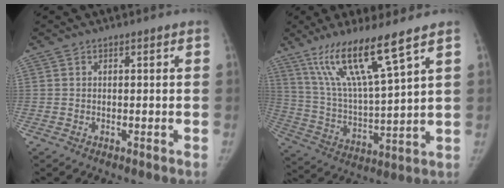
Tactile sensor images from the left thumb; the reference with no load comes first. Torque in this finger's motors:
{"motor_torque": [0.16, 0.18, 1.30, -1.47, 0.14]}